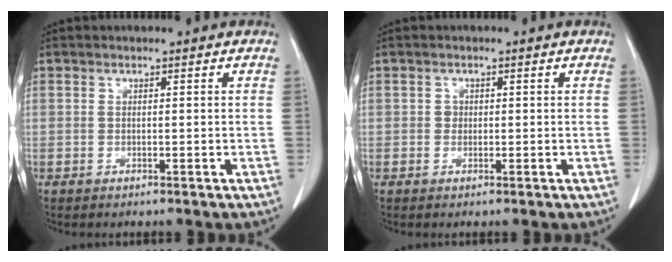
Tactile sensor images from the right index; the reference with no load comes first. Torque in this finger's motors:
{"motor_torque": [-0.04, 0.03, 0.00, 0.00]}